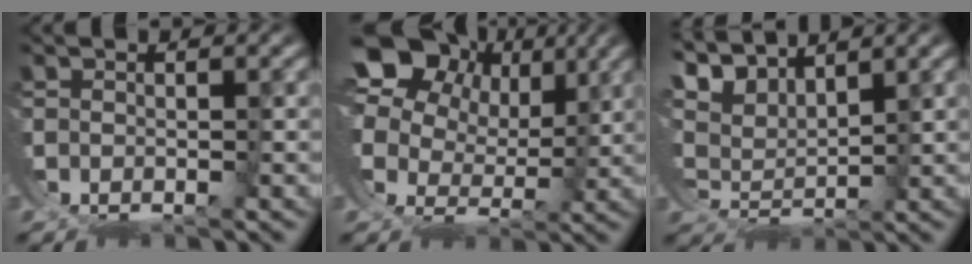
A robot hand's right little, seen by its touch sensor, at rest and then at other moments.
{"total": 10.7, "force": [6.8, 6.7, 4.7], "torque": [-0.099, -0.003, 0.110]}
{"total": 5.6, "force": [5.1, 2.0, 1.4], "torque": [-0.063, -0.001, 0.083]}